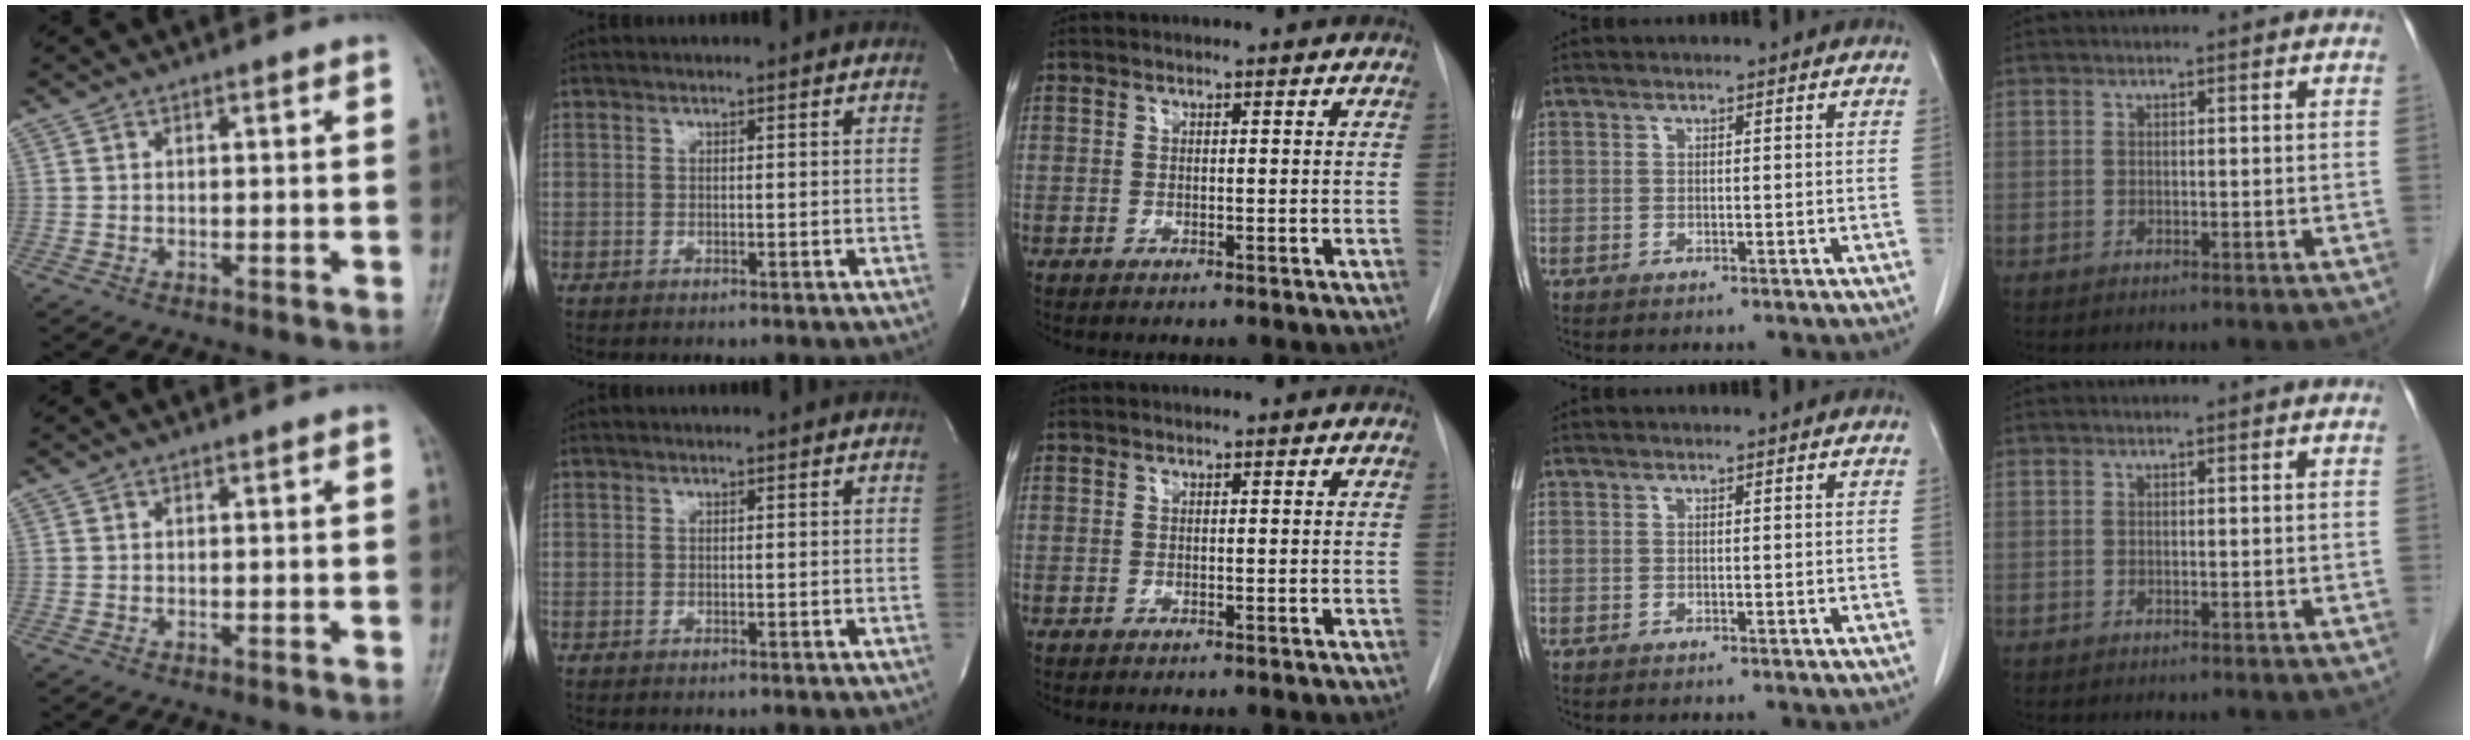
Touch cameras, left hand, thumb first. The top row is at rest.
{}